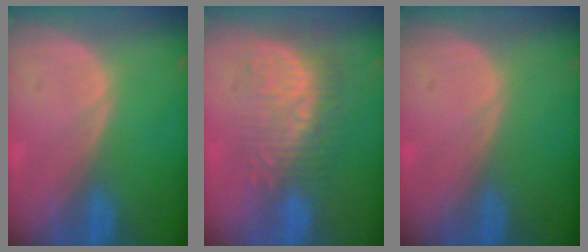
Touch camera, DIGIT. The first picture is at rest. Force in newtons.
{"total": 10.0, "press": 8.7, "slide": 5.0}
{"total": 0.0}